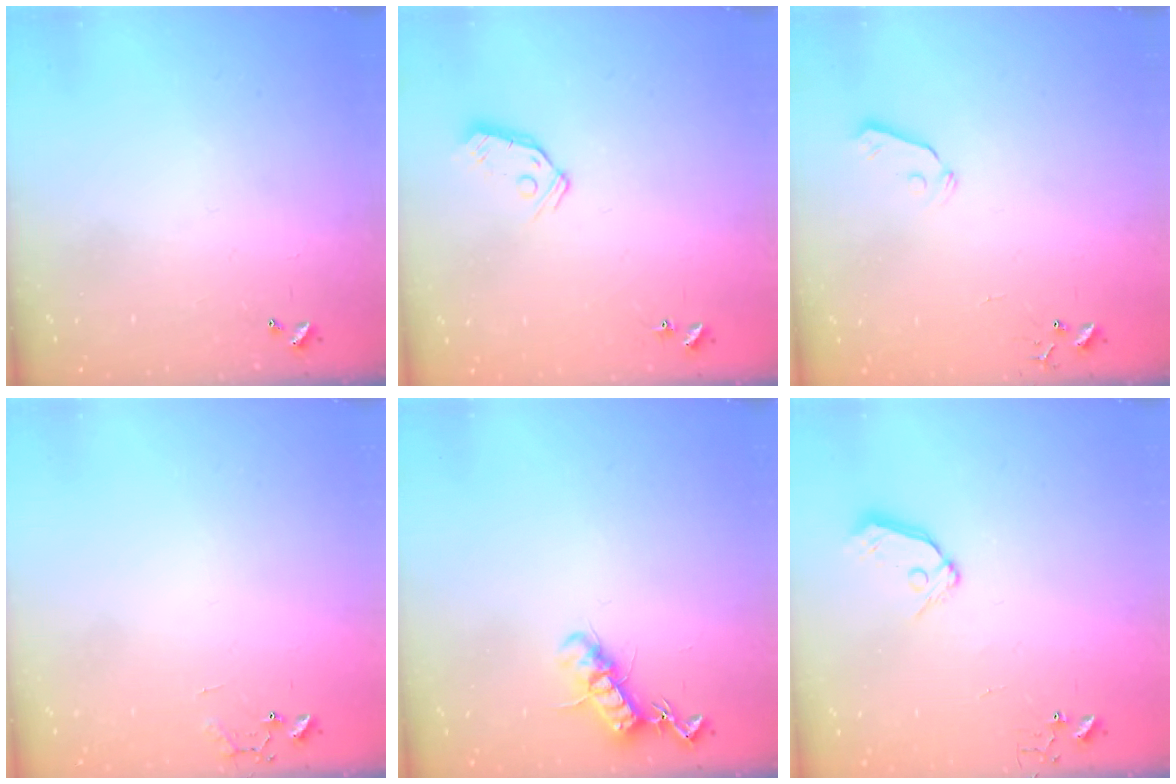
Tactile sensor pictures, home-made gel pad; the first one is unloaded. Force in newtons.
{"total": 7.5, "press": 7.5, "slide": 0.4}
{"total": 4.3, "press": 4.3, "slide": 0.7}
{"total": 7.4, "press": 7.4, "slide": 0.6}
{"total": 12.5, "press": 12.5, "slide": 0.4}
{"total": 8.4, "press": 8.4, "slide": 0.8}